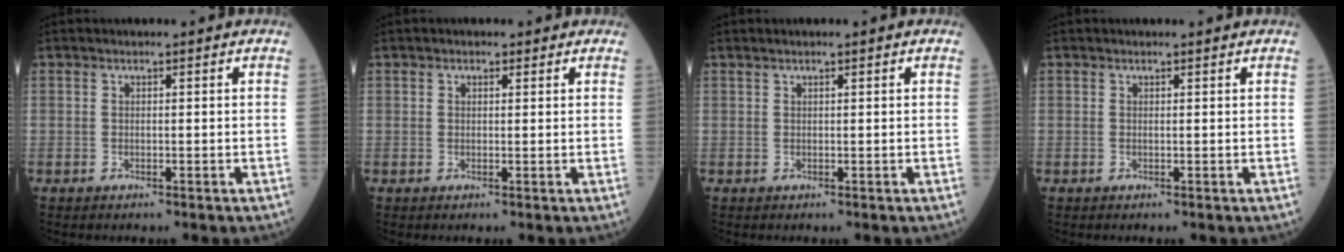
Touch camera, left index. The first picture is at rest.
{"total": 1.5, "force": [0.8, 1.3, 0.0], "torque": [0.007, 0.003, 0.009]}
{"total": 1.5, "force": [1.2, 0.3, 0.8], "torque": [-0.016, 0.022, 0.023]}
{"total": 0.7, "force": [0.6, 0.1, 0.2], "torque": [-0.012, 0.002, 0.006]}